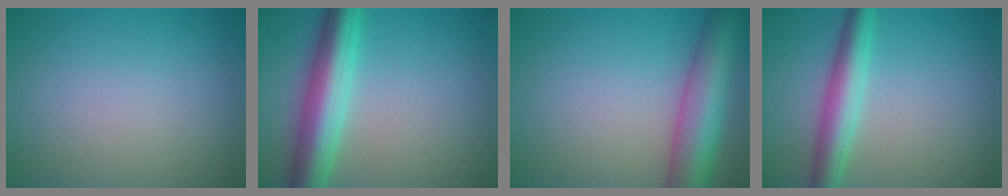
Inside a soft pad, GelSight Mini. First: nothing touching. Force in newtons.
{"total": 7.2, "press": 7.2, "slide": 0.2}
{"total": 8.2, "press": 8.2, "slide": 0.3}
{"total": 4.4, "press": 4.4, "slide": 0.0}